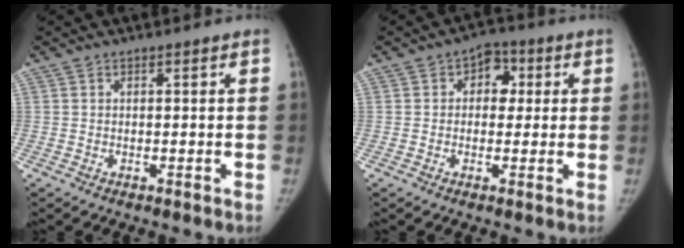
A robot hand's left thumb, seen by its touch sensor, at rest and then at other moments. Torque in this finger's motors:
{"motor_torque": [0.56, 0.44, 0.31, -0.51, 0.04]}